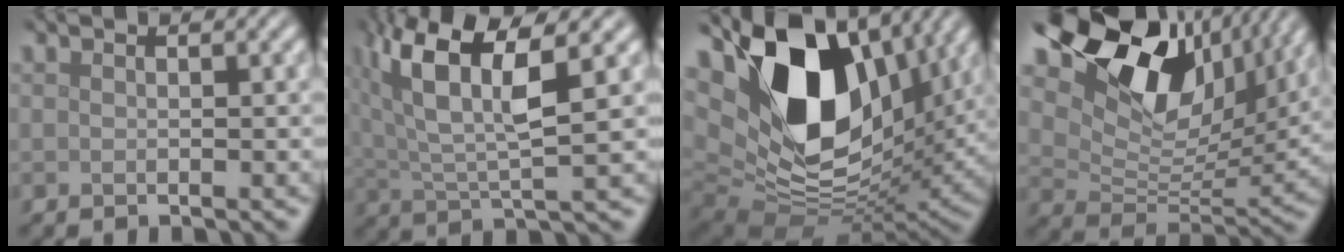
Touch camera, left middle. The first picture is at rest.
{"total": 8.8, "force": [3.4, 3.0, 7.6], "torque": [-0.162, 0.007, 0.061]}
{"total": 15.6, "force": [5.9, 9.4, 11.0], "torque": [-0.208, -0.007, 0.105]}
{"total": 15.3, "force": [8.7, 8.6, 9.2], "torque": [-0.181, 0.028, 0.154]}